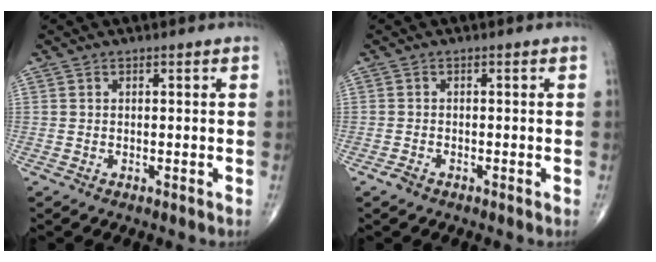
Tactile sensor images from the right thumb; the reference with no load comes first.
{"total": 1.3, "force": [-0.9, 0.7, 0.6], "torque": [-0.018, 0.000, -0.018]}